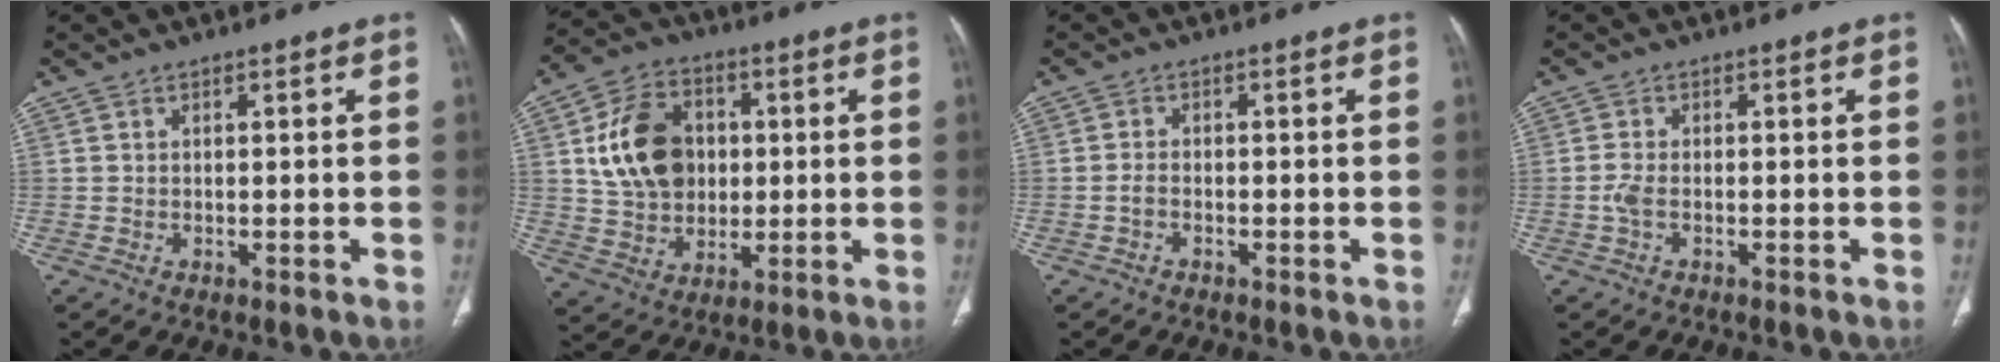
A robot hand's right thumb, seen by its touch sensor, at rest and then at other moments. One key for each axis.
{"total": 14.9, "fx": 2.2, "fy": 11.6, "fz": 9.1, "tx": -0.132, "ty": 0.005, "tz": 0.044}
{"total": 1.5, "fx": -0.7, "fy": 0.9, "fz": 1.0, "tx": -0.017, "ty": 0.008, "tz": -0.017}
{"total": 2.0, "fx": -0.6, "fy": 0.8, "fz": 1.8, "tx": -0.049, "ty": -0.003, "tz": -0.015}